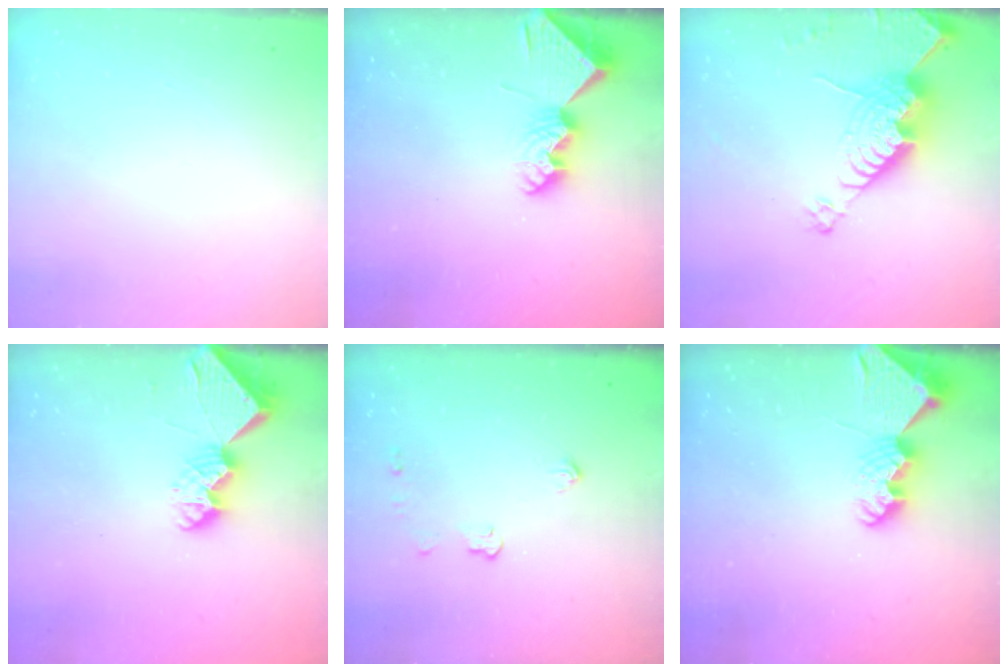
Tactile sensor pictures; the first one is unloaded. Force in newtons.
{"total": 9.3, "press": 9.3, "slide": 0.2}
{"total": 17.2, "press": 17.2, "slide": 1.7}
{"total": 8.8, "press": 8.7, "slide": 0.9}
{"total": 4.4, "press": 4.3, "slide": 0.5}
{"total": 8.6, "press": 8.6, "slide": 0.7}